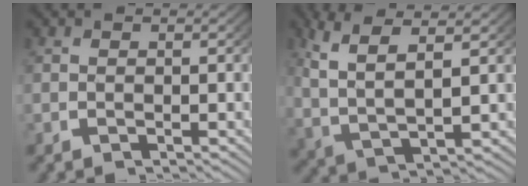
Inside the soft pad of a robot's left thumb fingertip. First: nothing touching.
{"total": 9.3, "force": [3.6, 5.5, 6.6], "torque": [-0.145, -0.002, 0.061]}